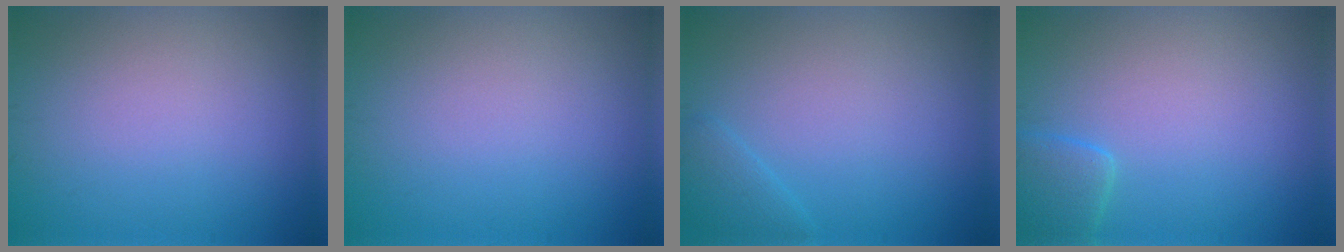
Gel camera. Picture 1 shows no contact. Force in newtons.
{"total": 0.0}
{"total": 1.5, "press": 1.5, "slide": 0.0}
{"total": 2.4, "press": 2.4, "slide": 0.1}